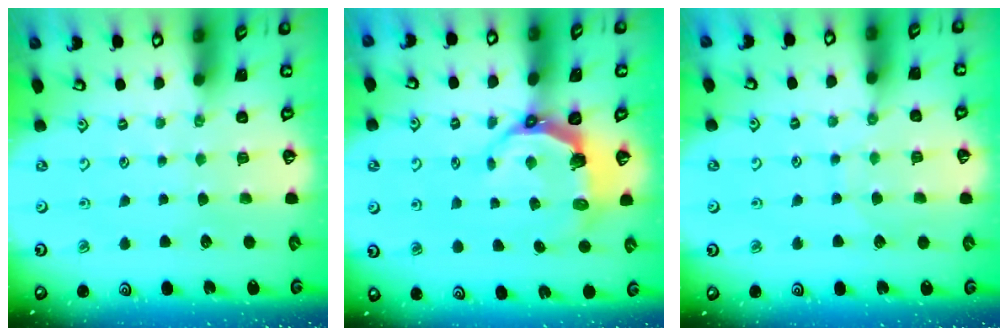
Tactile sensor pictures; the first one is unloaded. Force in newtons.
{"total": 7.4, "press": 5.6, "slide": 4.8}
{"total": 6.6, "press": 6.6, "slide": 0.5}